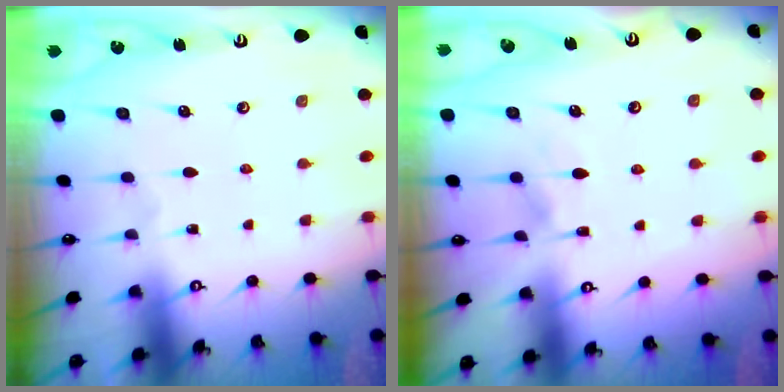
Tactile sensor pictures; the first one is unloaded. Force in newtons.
{"total": 5.4, "press": 5.4, "slide": 0.6}